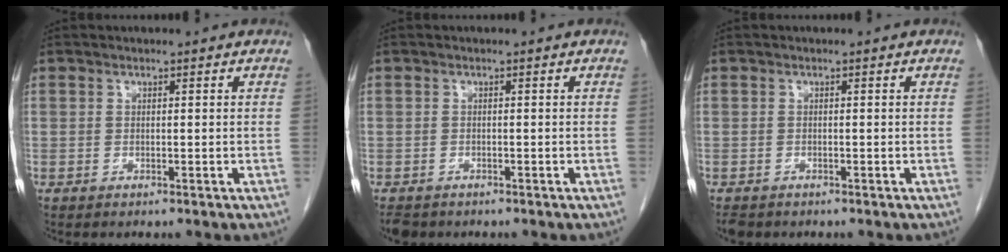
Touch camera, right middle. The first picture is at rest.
{"total": 2.4, "force": [-2.0, 1.2, 0.7], "torque": [-0.018, -0.004, -0.030]}
{"total": 1.9, "force": [-1.6, 0.9, 0.6], "torque": [-0.017, -0.004, -0.023]}